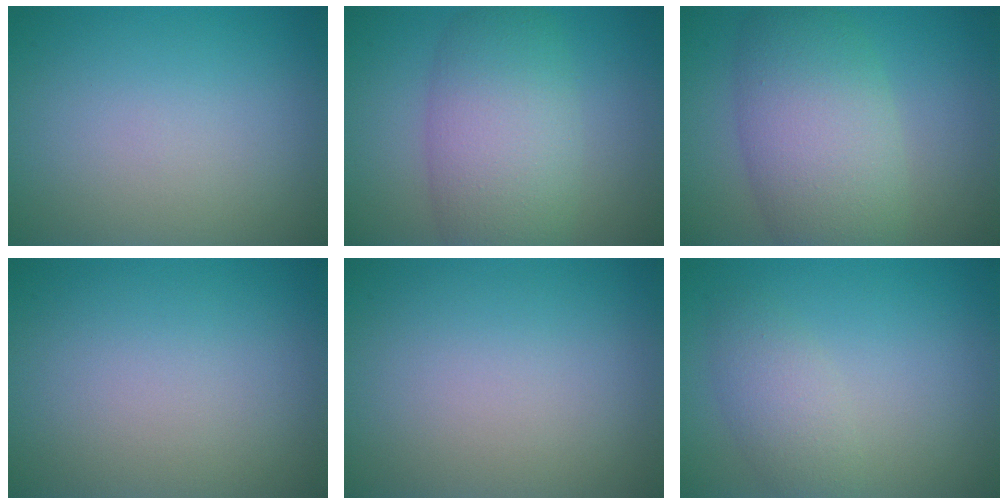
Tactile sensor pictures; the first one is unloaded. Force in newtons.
{"total": 7.3, "press": 7.3, "slide": 0.2}
{"total": 7.9, "press": 7.9, "slide": 0.4}
{"total": 0.0}
{"total": 0.0}
{"total": 2.7, "press": 2.7, "slide": 0.1}